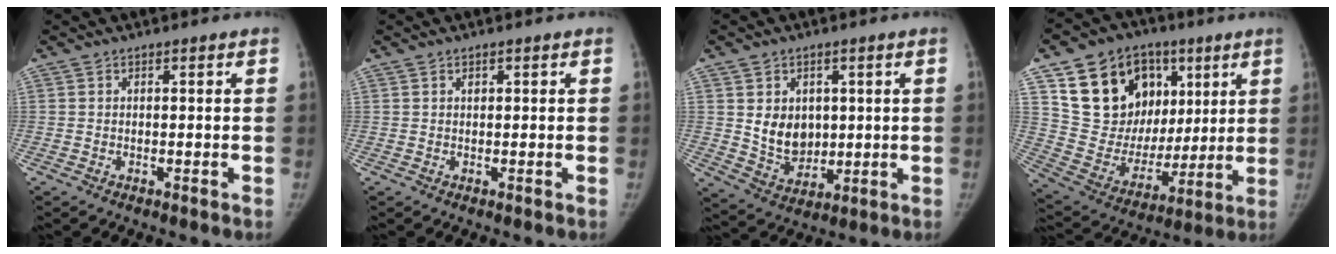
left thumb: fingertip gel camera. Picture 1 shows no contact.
{"total": 0.8, "force": [0.4, 0.5, 0.4], "torque": [-0.004, -0.001, 0.006]}
{"total": 8.8, "force": [1.5, 6.9, 5.3], "torque": [-0.051, -0.017, 0.043]}
{"total": 23.6, "force": [9.5, 17.4, 12.8], "torque": [-0.174, 0.003, 0.180]}